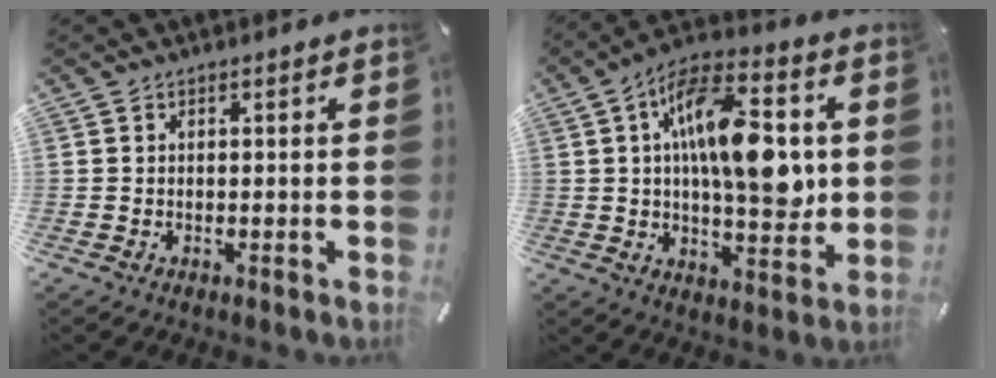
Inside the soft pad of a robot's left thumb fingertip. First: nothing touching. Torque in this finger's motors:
{"motor_torque": [2.48, 2.53, 1.51, -1.26, 0.26]}